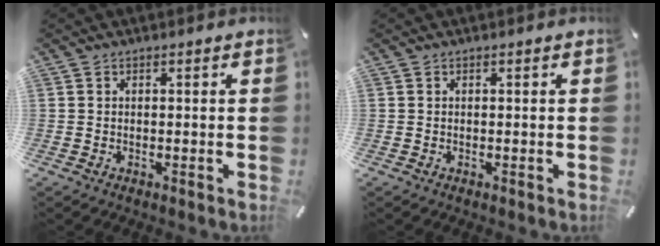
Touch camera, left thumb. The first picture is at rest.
{"total": 0.0}